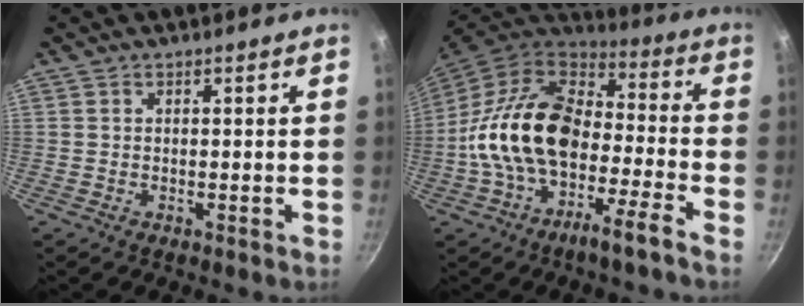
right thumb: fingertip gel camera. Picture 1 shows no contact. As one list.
[{"total": 18.0, "force": [-6.2, 7.6, 15.1], "torque": [-0.267, 0.056, -0.121]}]